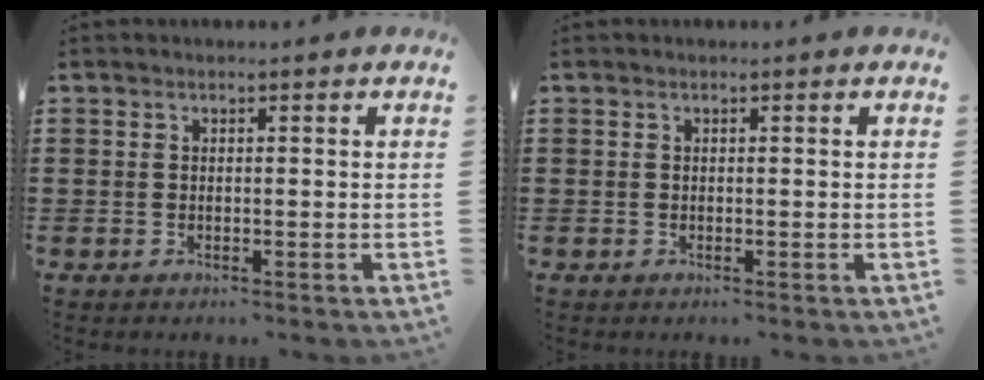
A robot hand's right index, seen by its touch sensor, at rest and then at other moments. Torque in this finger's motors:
{"motor_torque": [0.30, 0.25, 0.02, 0.02]}